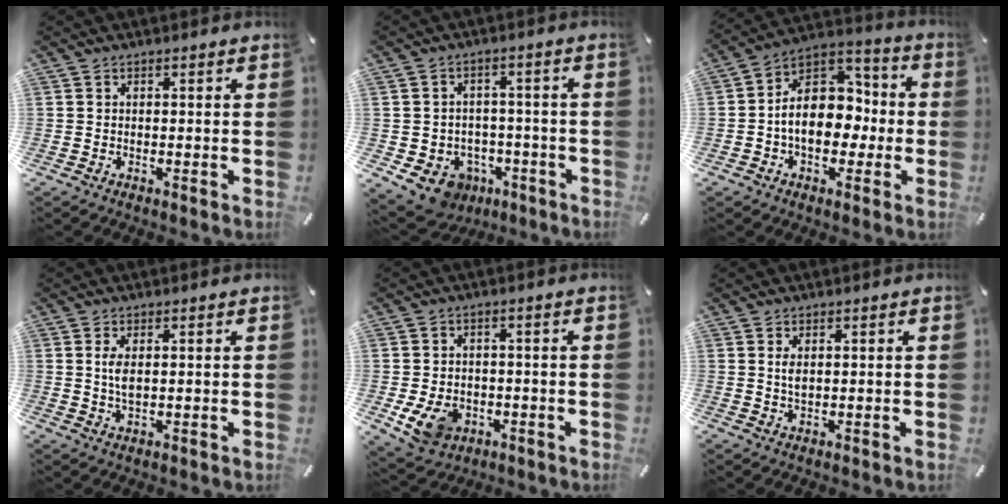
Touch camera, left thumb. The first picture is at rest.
{"total": 8.3, "force": [-4.1, 6.6, 2.8], "torque": [-0.054, 0.027, -0.070]}
{"total": 14.0, "force": [-2.1, 10.6, 8.9], "torque": [-0.133, 0.012, -0.036]}
{"total": 3.4, "force": [0.7, 1.4, 3.1], "torque": [-0.063, -0.002, 0.006]}
{"total": 7.9, "force": [-2.2, 6.4, 4.1], "torque": [-0.084, 0.006, -0.041]}
{"total": 2.3, "force": [0.6, 1.0, 2.0], "torque": [-0.034, 0.000, 0.008]}